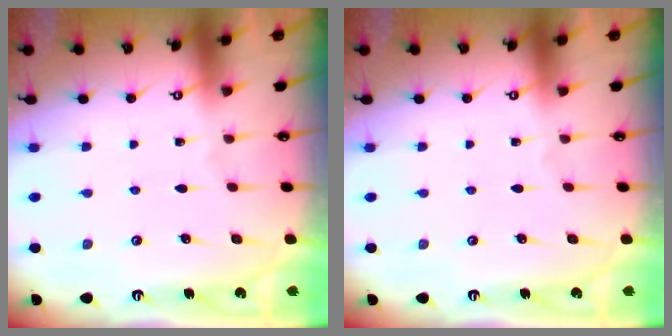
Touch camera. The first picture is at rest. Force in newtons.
{"total": 0.0}